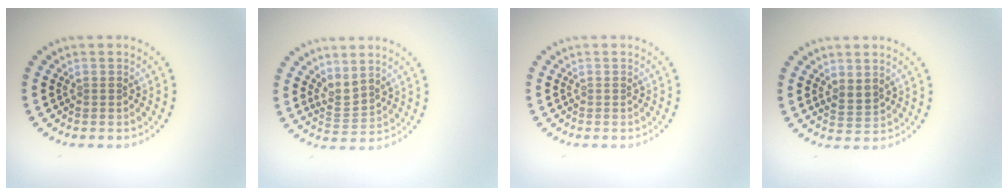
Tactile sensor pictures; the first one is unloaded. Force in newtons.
{"total": 2.2, "press": 1.5, "slide": 1.6}
{"total": 0.0}
{"total": 1.5, "press": 1.3, "slide": 0.8}